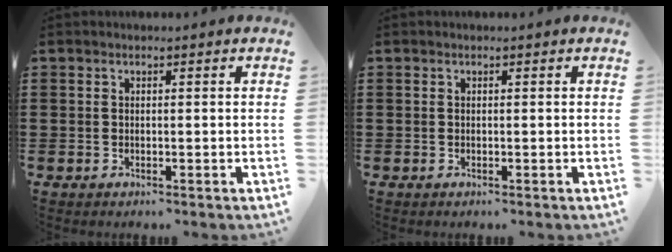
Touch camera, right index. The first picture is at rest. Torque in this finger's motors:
{"motor_torque": [0.47, 0.48, 0.00, 0.01]}